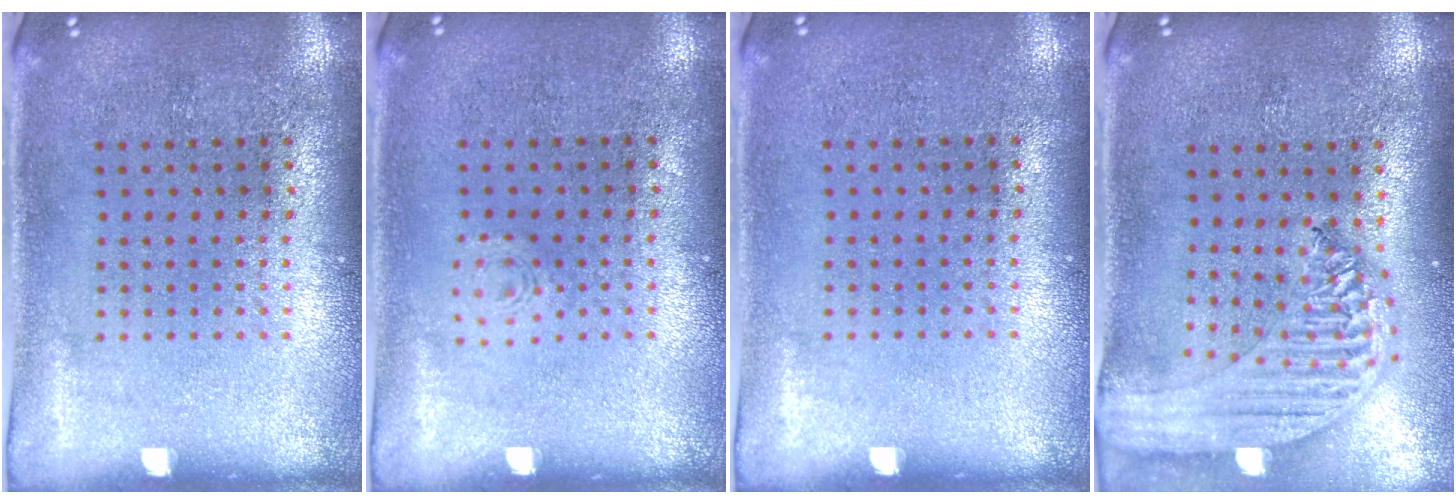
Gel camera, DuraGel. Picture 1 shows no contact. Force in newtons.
{"total": 0.7, "press": 0.7, "slide": 0.1}
{"total": 0.0}
{"total": 2.2, "press": 2.0, "slide": 1.0}